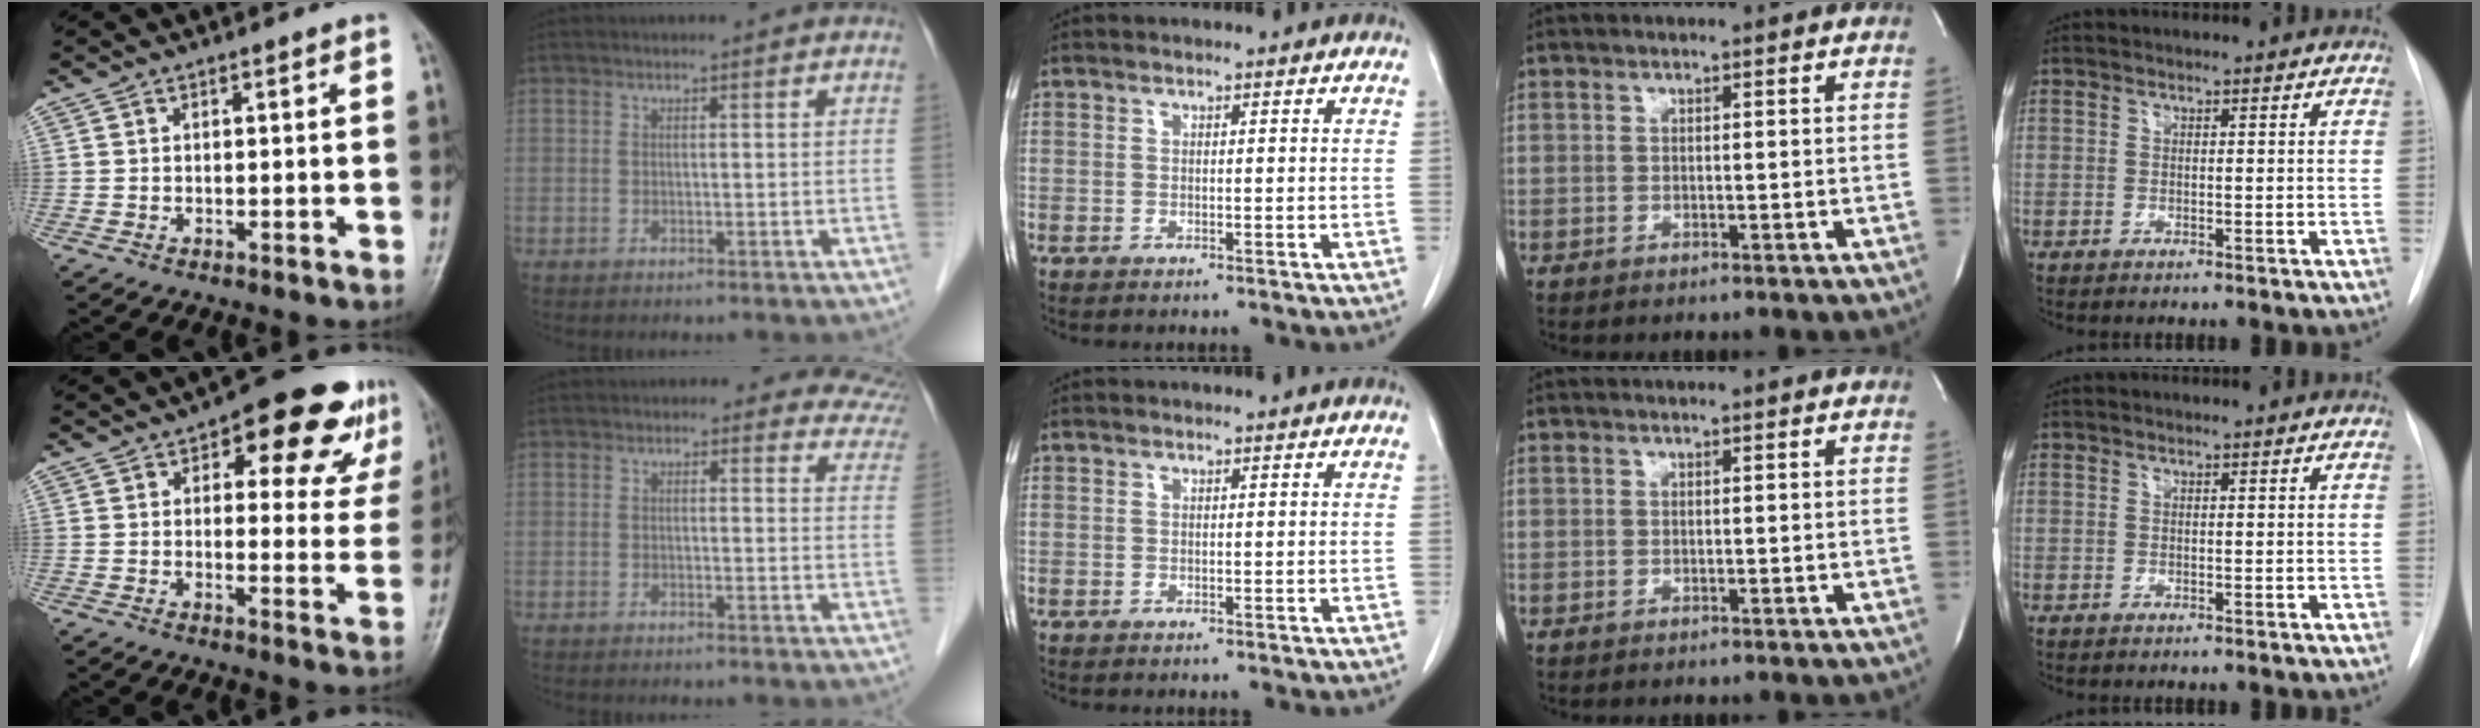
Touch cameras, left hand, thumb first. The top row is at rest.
{"thumb": {"total": 15.3, "force": [7.9, 7.2, 11.1], "torque": [-0.086, -0.016, 0.095]}, "index": {"total": 7.9, "force": [6.6, 4.3, 0.8], "torque": [0.040, -0.006, 0.028]}}